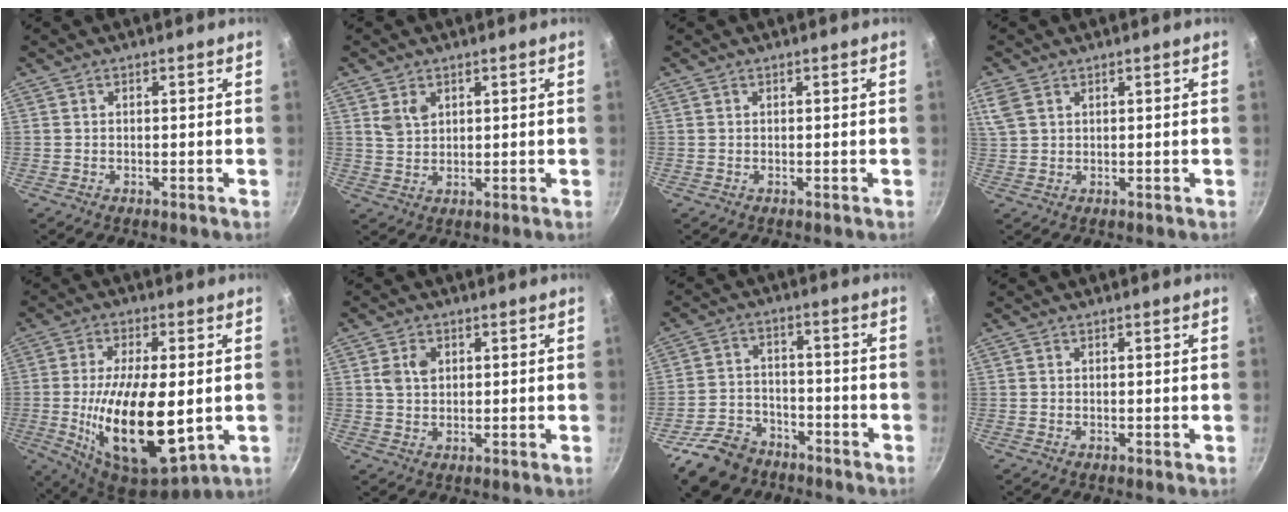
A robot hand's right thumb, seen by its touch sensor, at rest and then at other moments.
{"total": 3.8, "force": [1.6, 2.6, 2.2], "torque": [-0.031, -0.007, 0.034]}
{"total": 0.0}
{"total": 5.1, "force": [2.6, 3.2, 3.0], "torque": [-0.067, 0.005, 0.057]}
{"total": 20.5, "force": [-2.2, 8.9, 18.3], "torque": [-0.316, -0.006, -0.026]}
{"total": 3.9, "force": [1.1, 3.0, 2.3], "torque": [-0.030, 0.000, 0.019]}
{"total": 10.9, "force": [-7.3, 7.1, 4.0], "torque": [-0.065, 0.049, -0.123]}
{"total": 0.0}